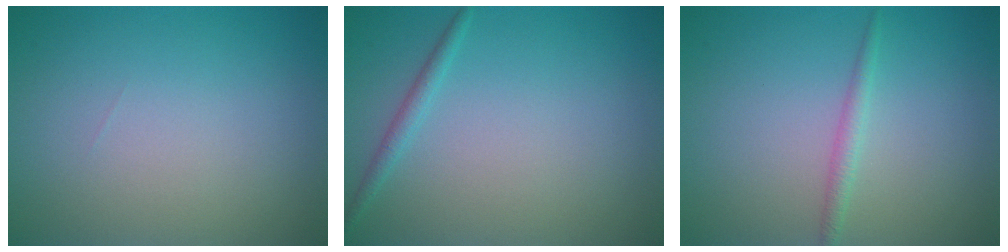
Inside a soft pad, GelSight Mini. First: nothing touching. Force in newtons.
{"total": 1.2, "press": 1.2, "slide": 0.0}
{"total": 1.3, "press": 1.3, "slide": 0.0}